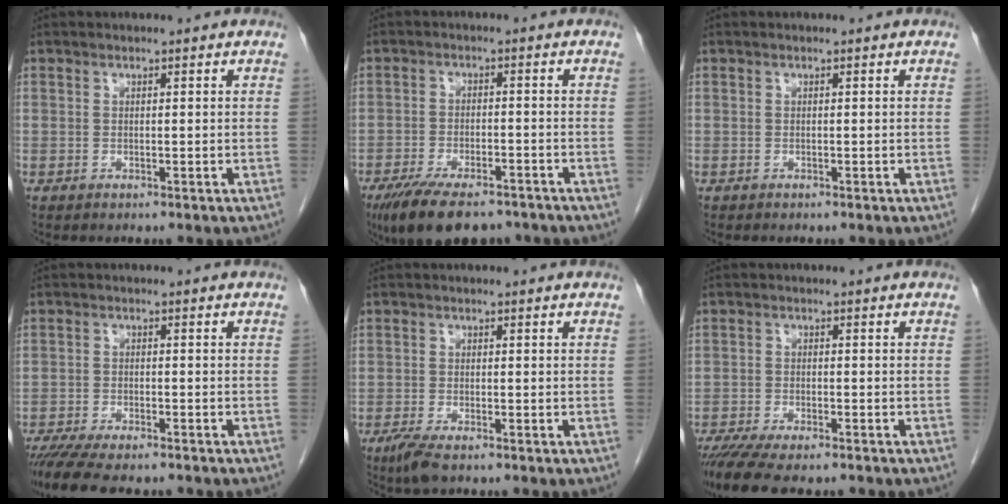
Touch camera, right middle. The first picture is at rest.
{"total": 12.1, "force": [-9.2, 4.3, 6.6], "torque": [-0.109, -0.012, -0.143]}
{"total": 0.0}
{"total": 10.3, "force": [-8.8, 2.1, 4.9], "torque": [-0.073, -0.011, -0.135]}
{"total": 3.3, "force": [-2.4, 0.6, 2.3], "torque": [-0.051, -0.009, -0.046]}
{"total": 9.6, "force": [-7.9, 2.1, 5.0], "torque": [-0.076, -0.013, -0.124]}